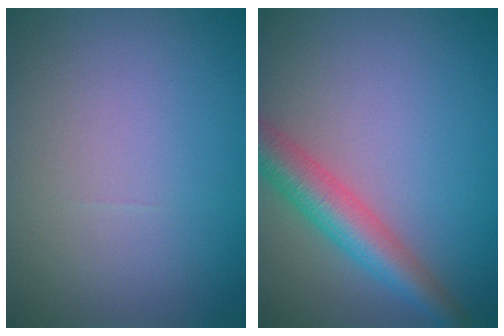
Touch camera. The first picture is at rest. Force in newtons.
{"total": 4.6, "press": 4.6, "slide": 0.1}